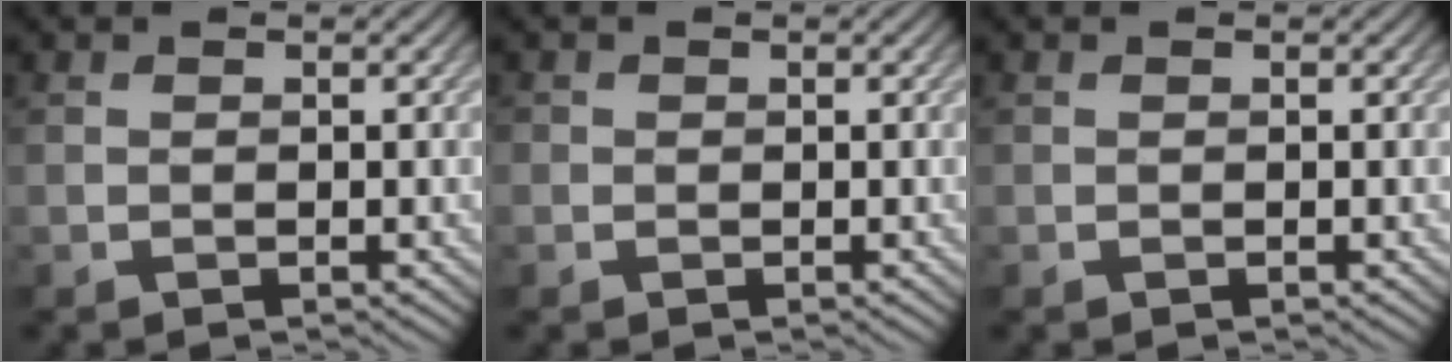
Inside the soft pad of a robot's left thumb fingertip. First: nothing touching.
{"total": 0.7, "force": [0.0, 0.6, 0.0], "torque": [0.004, -0.003, -0.004]}
{"total": 0.0}